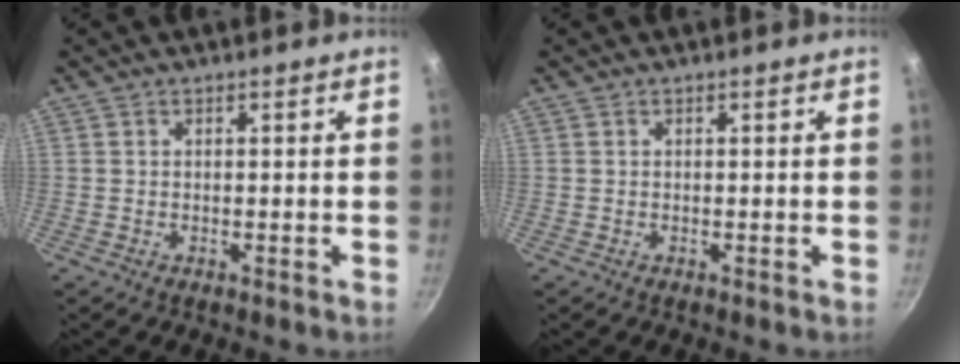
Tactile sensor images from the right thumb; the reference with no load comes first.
{"total": 0.0}